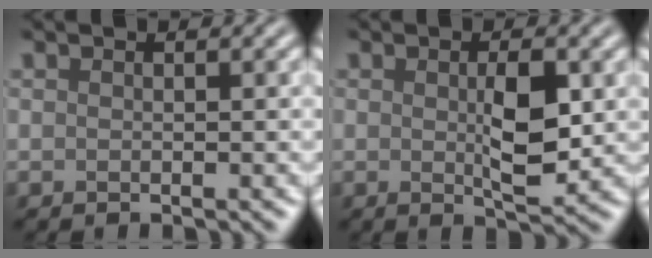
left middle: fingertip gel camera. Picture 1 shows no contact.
{"total": 3.5, "force": [-0.1, 0.9, 3.3], "torque": [-0.064, -0.008, 0.007]}